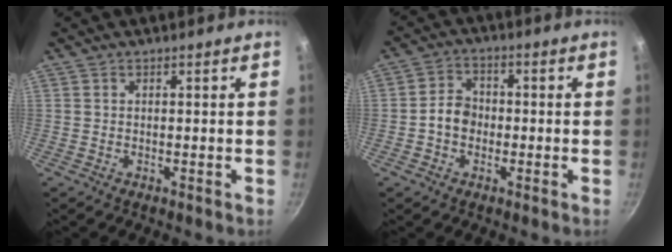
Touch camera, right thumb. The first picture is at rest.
{"total": 5.1, "force": [-1.0, 4.2, 2.7], "torque": [-0.021, 0.021, -0.024]}